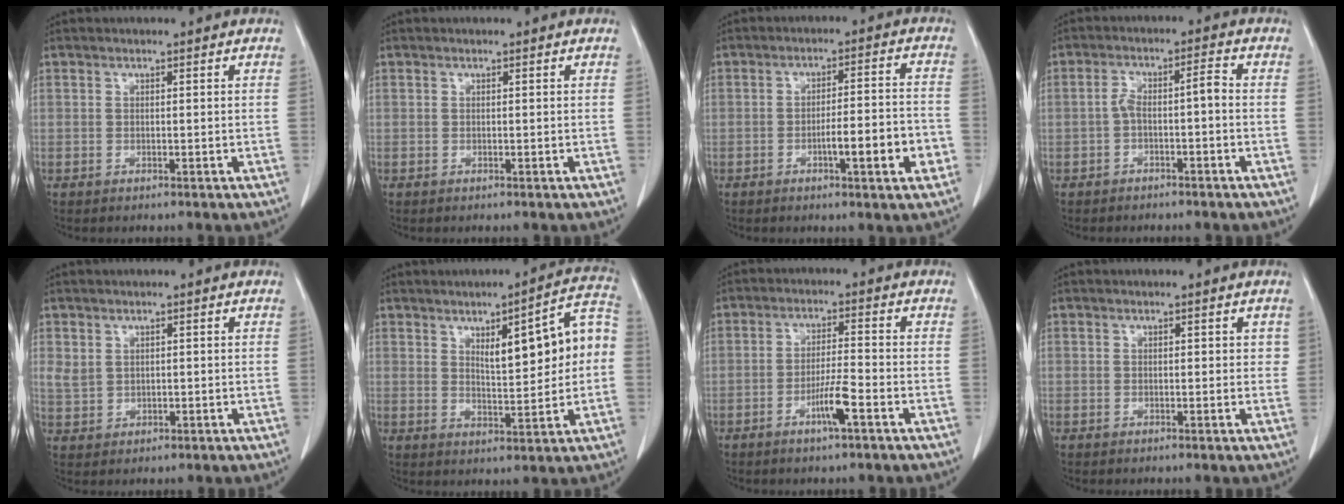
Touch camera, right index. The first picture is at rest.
{"total": 0.0}
{"total": 8.2, "force": [-3.1, 0.8, 7.6], "torque": [-0.110, 0.008, -0.042]}
{"total": 4.2, "force": [-1.1, 1.0, 3.9], "torque": [-0.076, 0.028, -0.016]}
{"total": 2.5, "force": [1.1, 2.0, 1.1], "torque": [-0.025, 0.002, 0.031]}
{"total": 11.5, "force": [1.8, 2.4, 11.1], "torque": [-0.151, 0.031, 0.030]}
{"total": 5.0, "force": [-2.5, 0.0, 4.3], "torque": [-0.081, -0.005, -0.047]}
{"total": 1.6, "force": [0.5, 1.1, 1.1], "torque": [-0.007, 0.006, 0.005]}